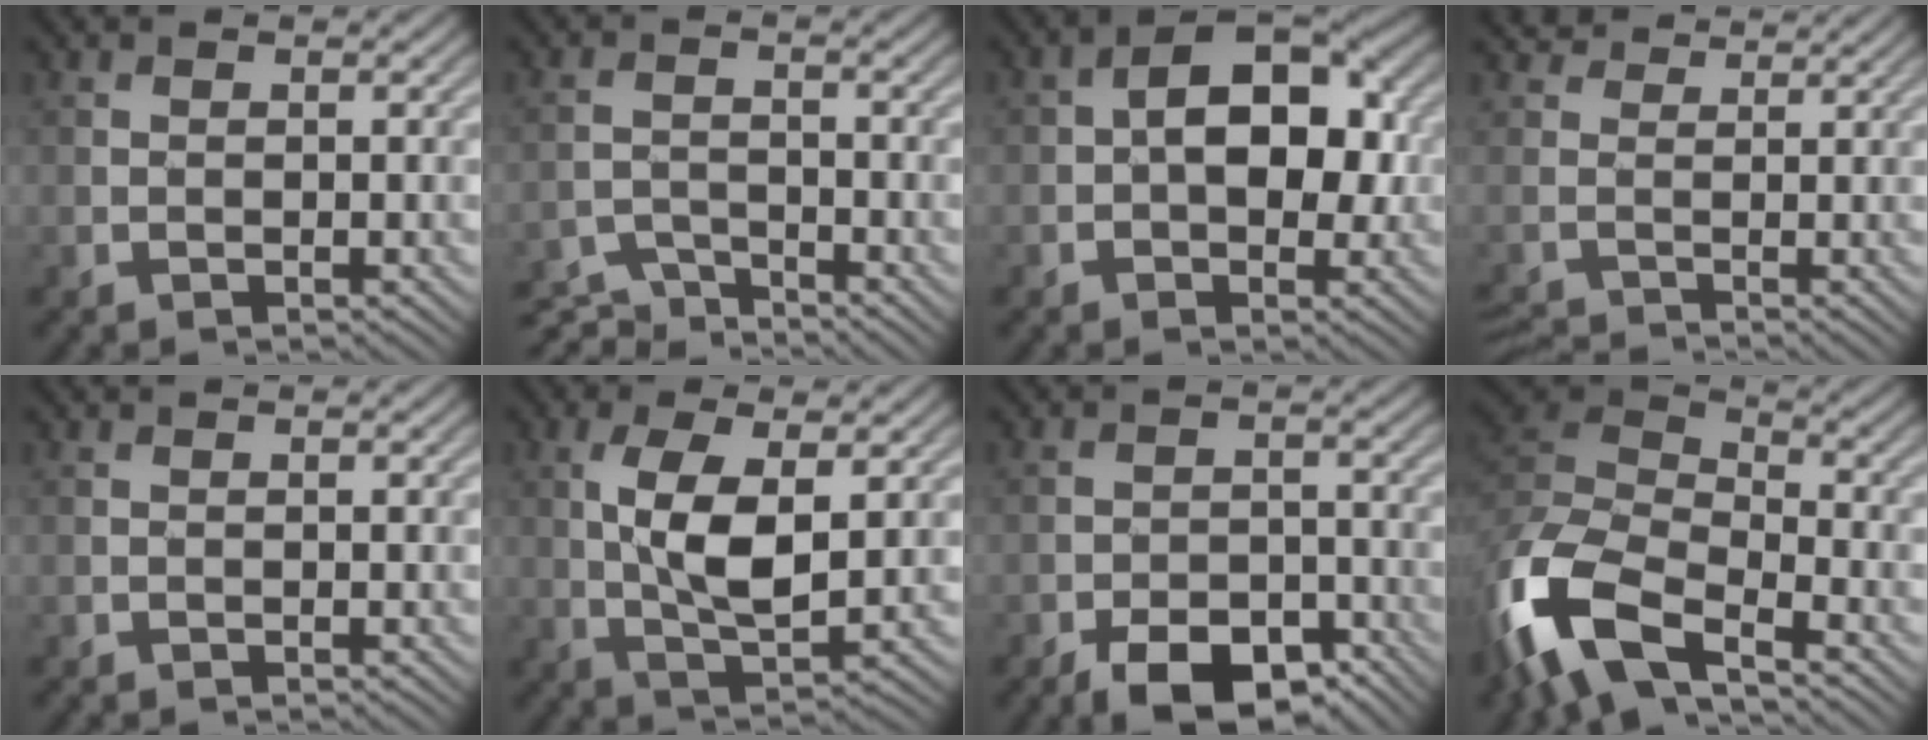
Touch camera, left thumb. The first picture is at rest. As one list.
[{"total": 4.7, "force": [-4.5, 0.9, 1.1], "torque": [-0.024, -0.007, -0.085]}, {"total": 8.9, "force": [0.7, 5.5, 7.0], "torque": [-0.090, 0.011, 0.001]}, {"total": 2.4, "force": [0.2, 2.1, 1.1], "torque": [-0.039, -0.012, -0.011]}, {"total": 0.0}, {"total": 7.7, "force": [1.3, 2.9, 7.0], "torque": [-0.147, -0.002, 0.025]}, {"total": 8.1, "force": [-5.5, 3.8, 4.6], "torque": [-0.067, -0.007, -0.090]}, {"total": 13.0, "force": [-7.6, 5.5, 9.0], "torque": [-0.210, -0.016, -0.161]}]